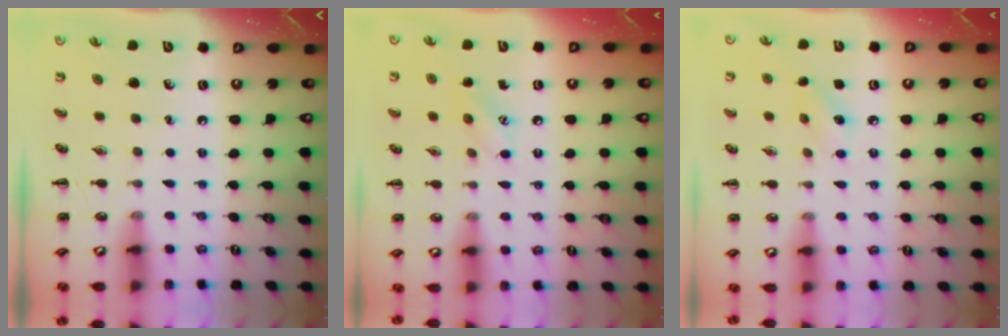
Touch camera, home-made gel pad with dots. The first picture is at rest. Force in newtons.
{"total": 6.4, "press": 6.2, "slide": 1.6}
{"total": 5.0, "press": 4.8, "slide": 1.3}